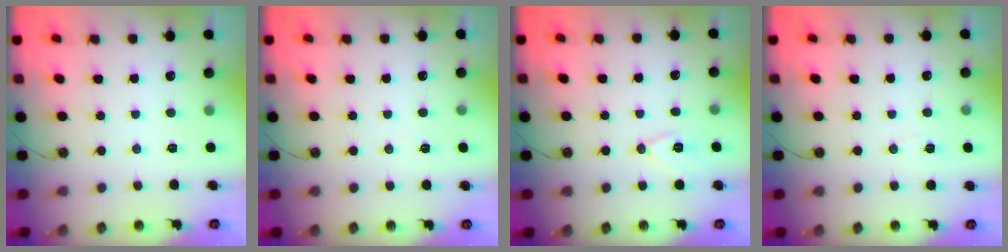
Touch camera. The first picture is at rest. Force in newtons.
{"total": 5.1, "press": 2.6, "slide": 4.4}
{"total": 8.4, "press": 7.5, "slide": 3.8}
{"total": 4.2, "press": 3.8, "slide": 1.8}